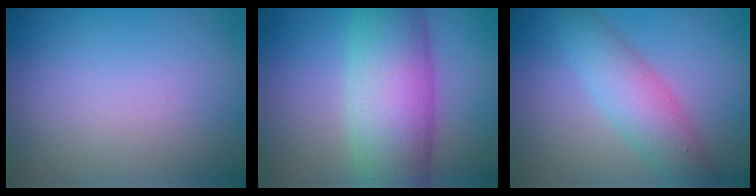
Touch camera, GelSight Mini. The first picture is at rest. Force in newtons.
{"total": 9.7, "press": 9.7, "slide": 0.1}
{"total": 4.5, "press": 4.5, "slide": 0.1}